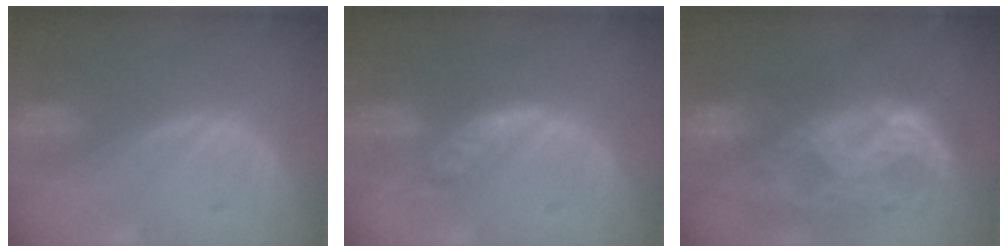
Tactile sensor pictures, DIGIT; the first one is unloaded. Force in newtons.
{"total": 5.9, "press": 5.1, "slide": 2.9}
{"total": 11.4, "press": 9.6, "slide": 6.2}